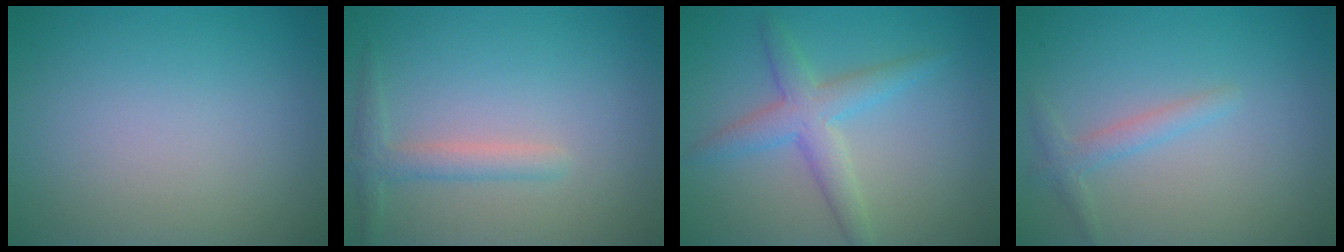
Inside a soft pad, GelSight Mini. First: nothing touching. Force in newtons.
{"total": 1.9, "press": 1.9, "slide": 0.1}
{"total": 3.6, "press": 3.6, "slide": 0.1}
{"total": 1.5, "press": 1.5, "slide": 0.1}